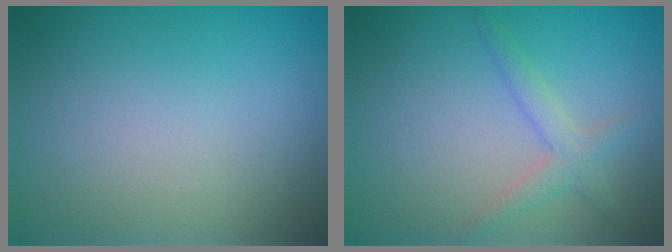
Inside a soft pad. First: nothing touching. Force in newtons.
{"total": 2.2, "press": 2.2, "slide": 0.1}